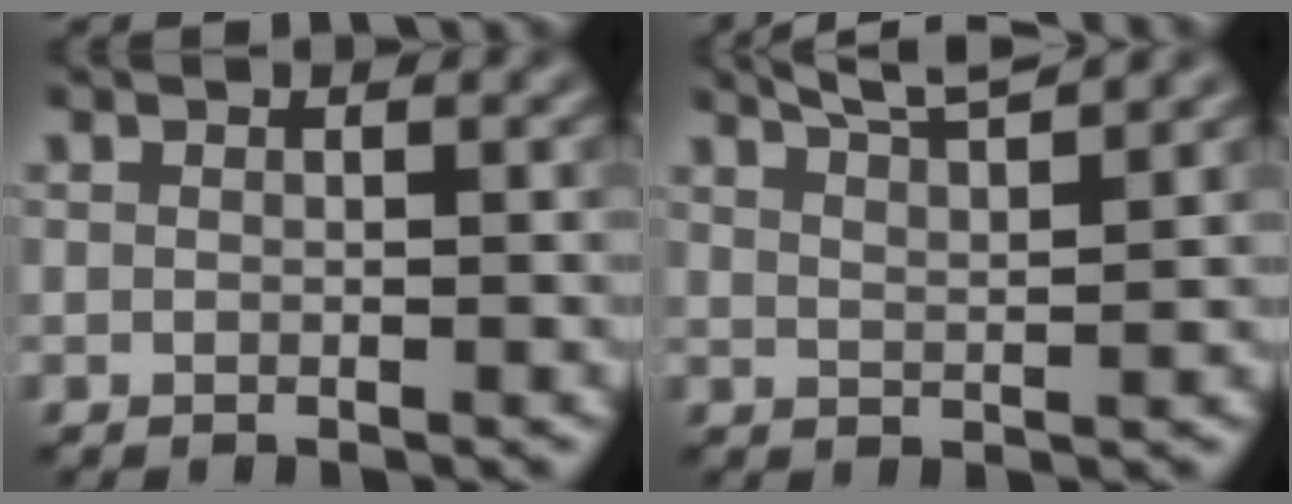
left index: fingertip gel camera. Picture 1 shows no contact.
{"total": 5.8, "force": [4.7, 1.3, 3.2], "torque": [-0.027, 0.028, 0.040]}